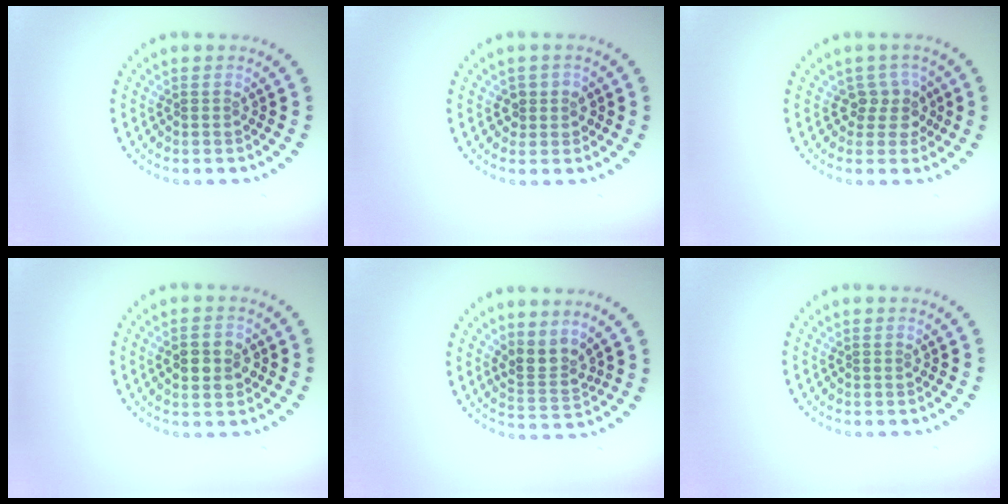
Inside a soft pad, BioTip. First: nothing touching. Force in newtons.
{"total": 2.0, "press": 1.8, "slide": 0.9}
{"total": 2.5, "press": 1.9, "slide": 1.6}
{"total": 2.8, "press": 2.8, "slide": 0.1}
{"total": 2.6, "press": 1.9, "slide": 1.8}
{"total": 0.0}